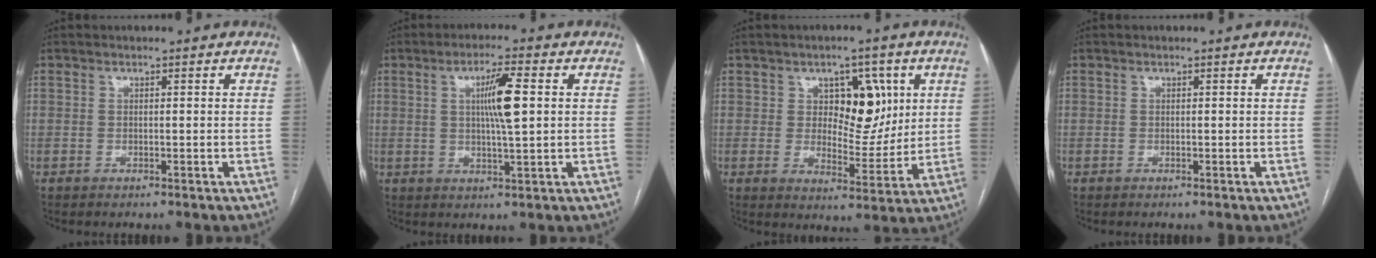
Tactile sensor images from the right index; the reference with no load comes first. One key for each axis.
{"total": 6.9, "fx": 1.3, "fy": 0.3, "fz": 6.8, "tx": -0.120, "ty": 0.000, "tz": 0.022}
{"total": 9.1, "fx": 2.9, "fy": 5.1, "fz": 7.0, "tx": -0.091, "ty": 0.010, "tz": 0.050}
{"total": 0.0}